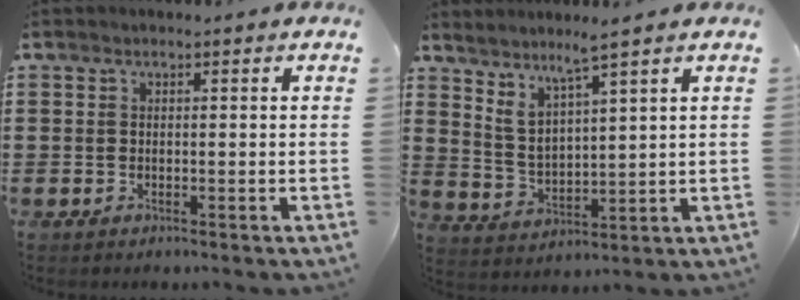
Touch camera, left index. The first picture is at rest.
{"total": 4.2, "force": [3.5, 0.0, 2.4], "torque": [-0.060, -0.018, 0.058]}